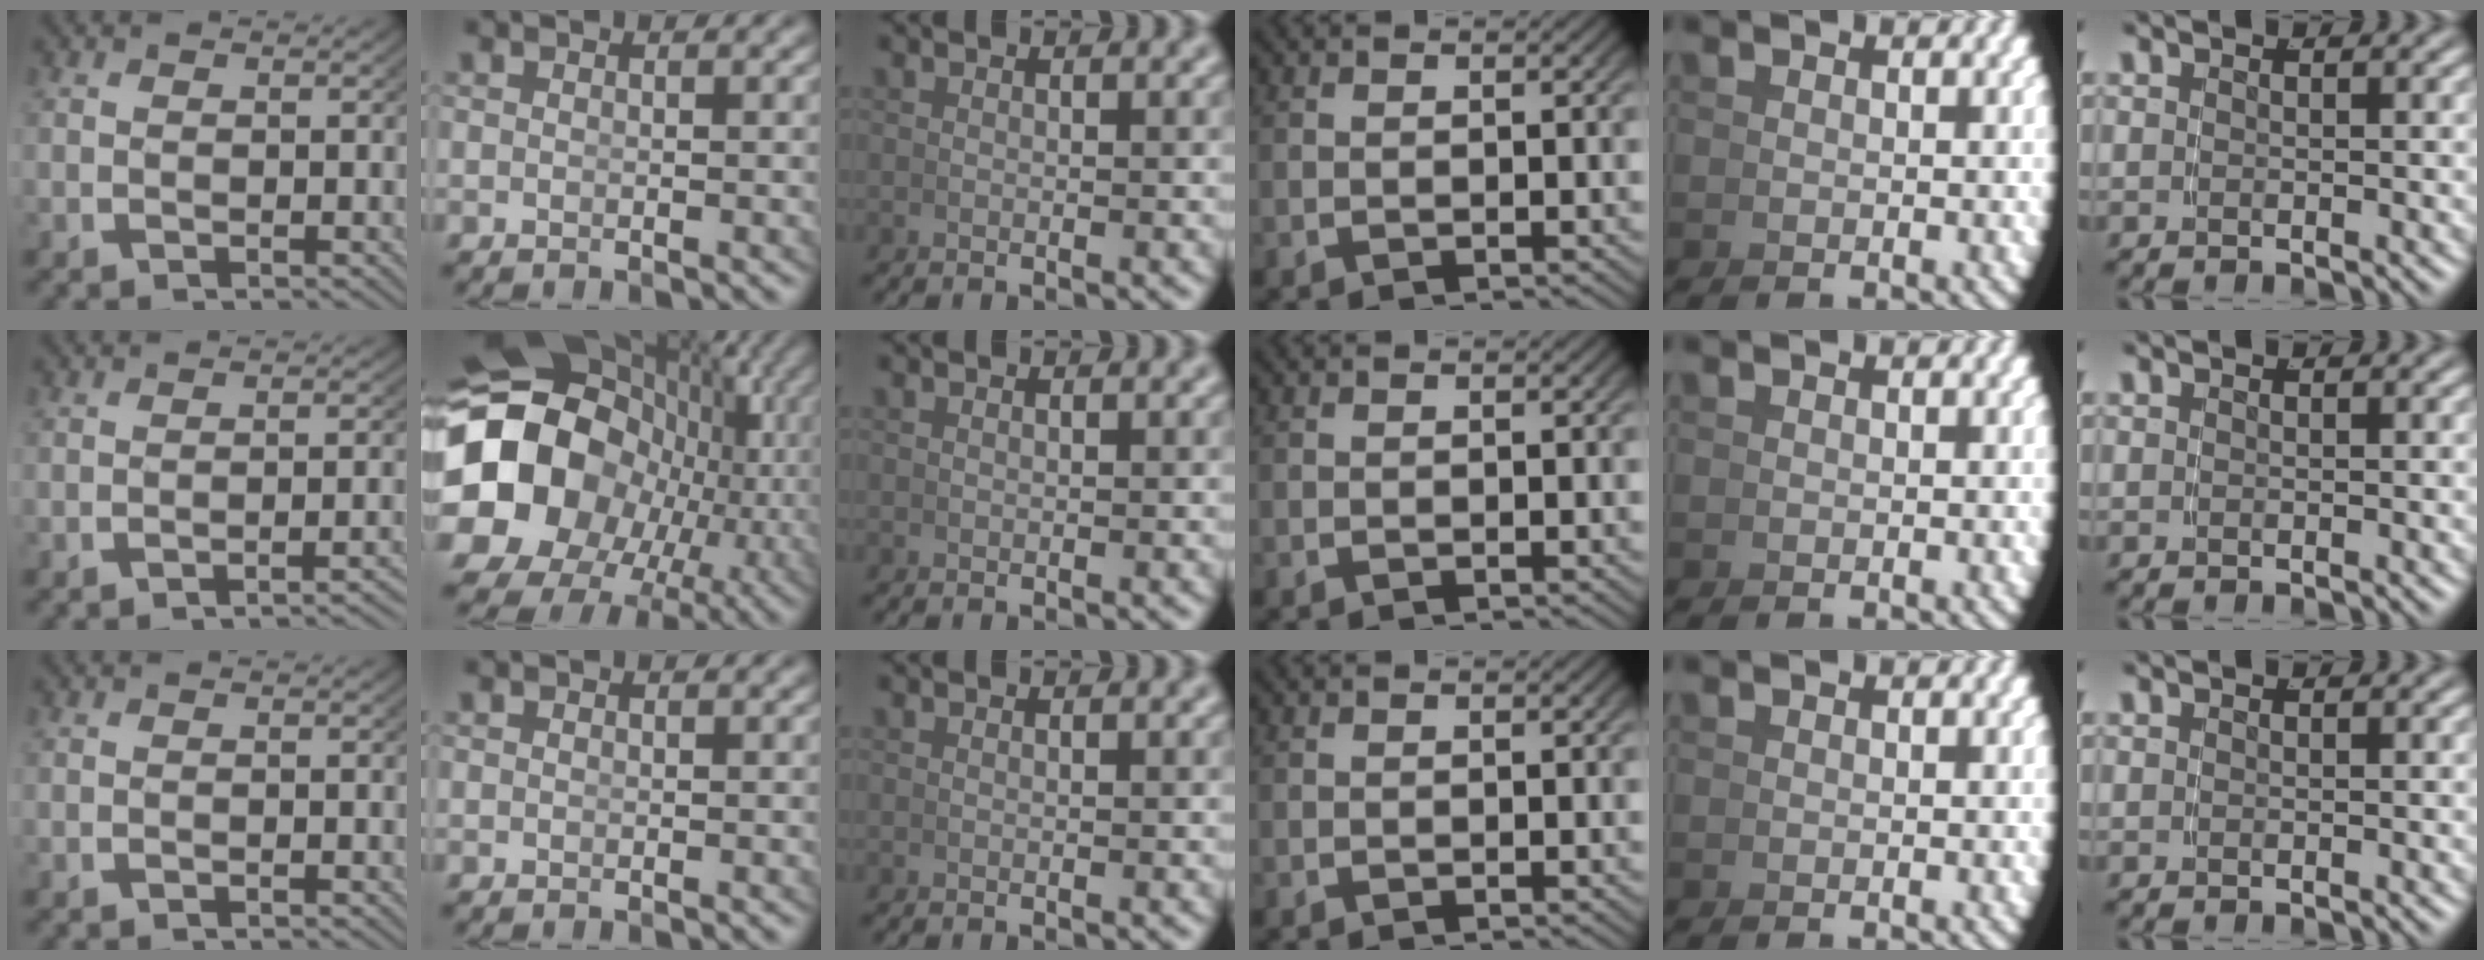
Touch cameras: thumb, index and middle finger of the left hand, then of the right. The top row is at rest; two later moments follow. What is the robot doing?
{"motion": "lift_and_place", "object": "bowl"}